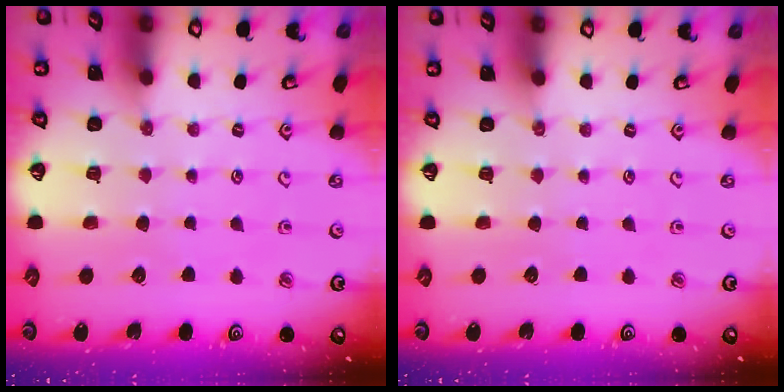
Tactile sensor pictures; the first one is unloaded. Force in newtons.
{"total": 0.0}